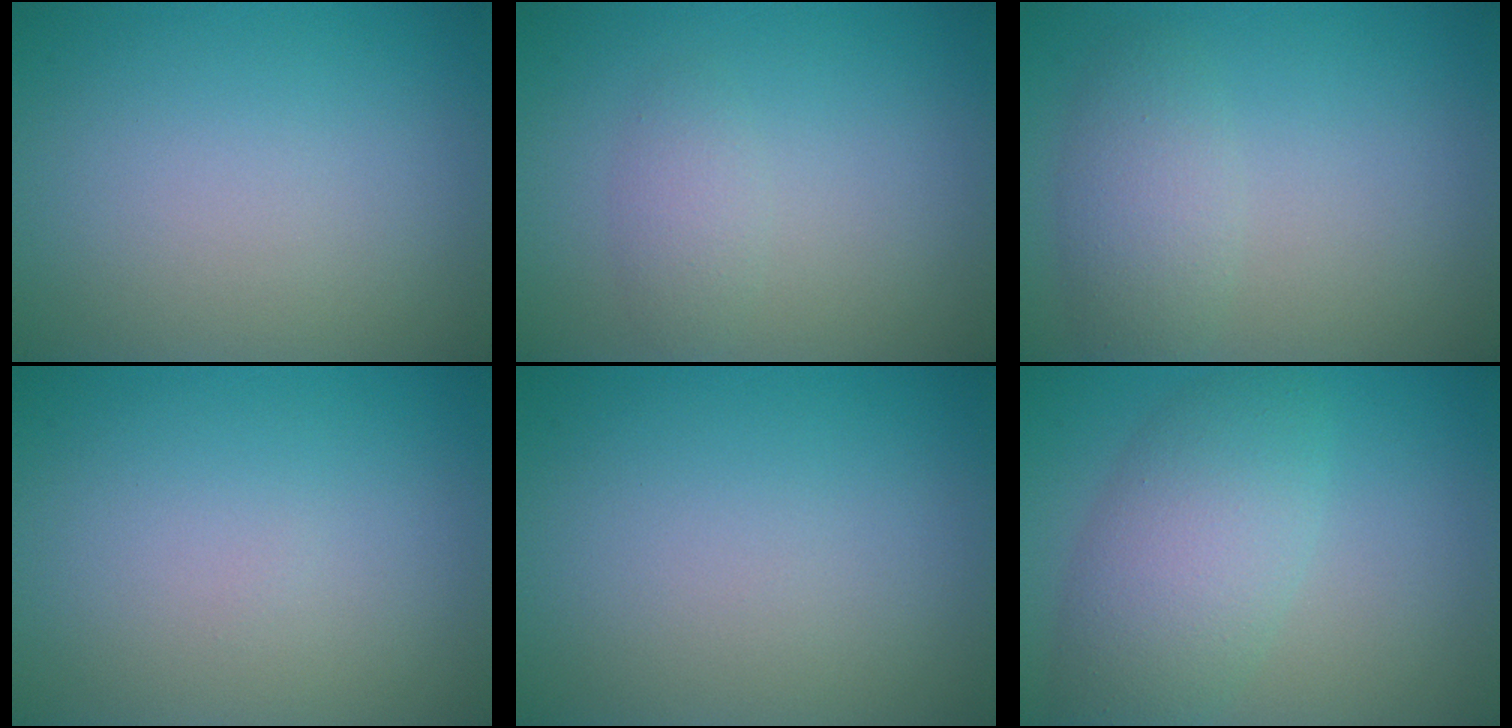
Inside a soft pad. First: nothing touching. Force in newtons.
{"total": 1.5, "press": 1.5, "slide": 0.0}
{"total": 2.9, "press": 2.9, "slide": 0.1}
{"total": 0.0}
{"total": 0.0}
{"total": 5.6, "press": 5.6, "slide": 0.1}